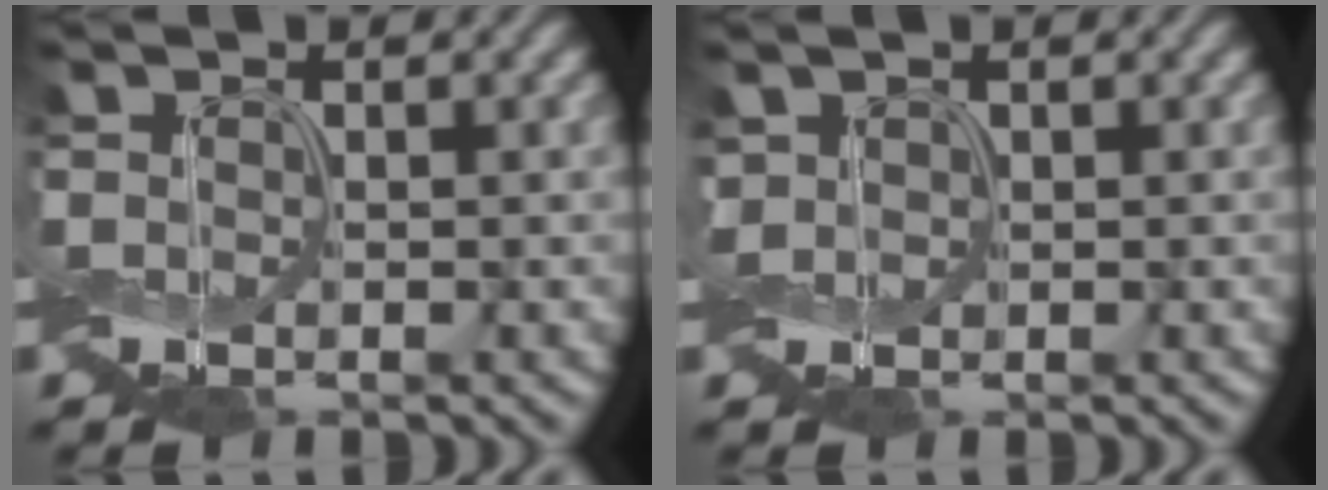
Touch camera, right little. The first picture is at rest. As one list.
[{"total": 0.9, "force": [0.2, 0.7, 0.5], "torque": [-0.015, 0.006, 0.001]}]